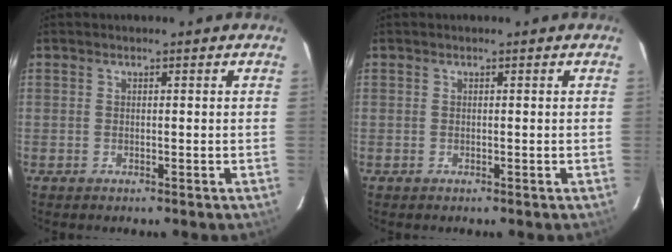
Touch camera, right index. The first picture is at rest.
{"total": 0.0}